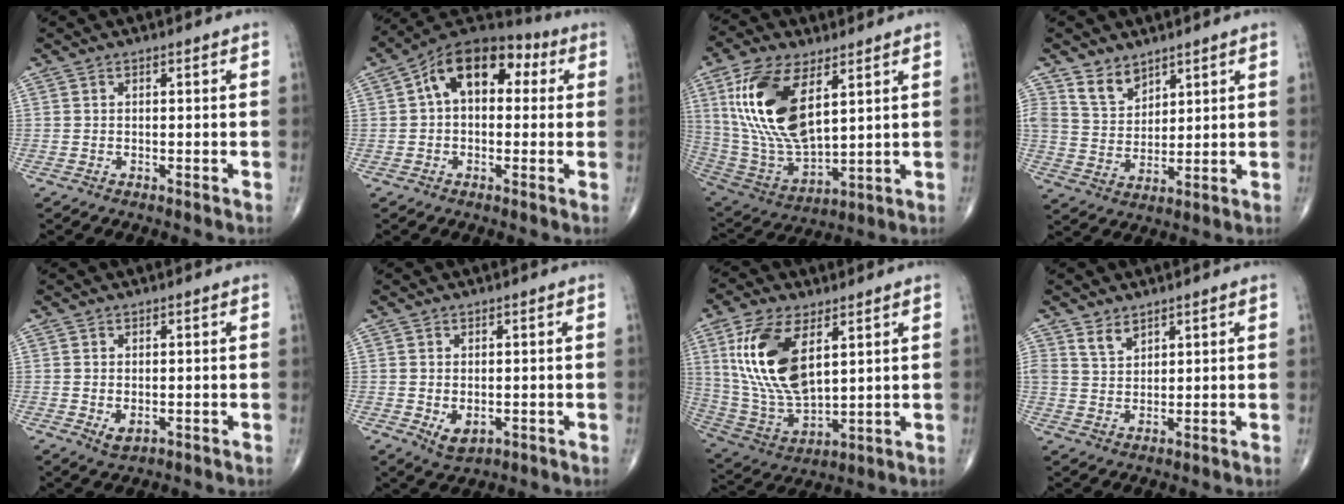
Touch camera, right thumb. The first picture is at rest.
{"total": 13.8, "force": [3.0, 8.6, 10.4], "torque": [-0.137, 0.041, 0.035]}
{"total": 19.9, "force": [6.9, 9.3, 16.2], "torque": [-0.318, -0.029, 0.140]}
{"total": 6.2, "force": [4.6, 3.7, 1.8], "torque": [-0.010, -0.039, 0.096]}
{"total": 2.3, "force": [-0.3, 1.4, 1.8], "torque": [-0.027, -0.005, 0.001]}
{"total": 3.7, "force": [-0.6, 2.4, 2.8], "torque": [-0.038, -0.008, 0.002]}
{"total": 17.9, "force": [6.0, 8.7, 14.4], "torque": [-0.282, -0.025, 0.126]}
{"total": 3.3, "force": [2.5, 1.8, 1.1], "torque": [-0.007, -0.023, 0.053]}